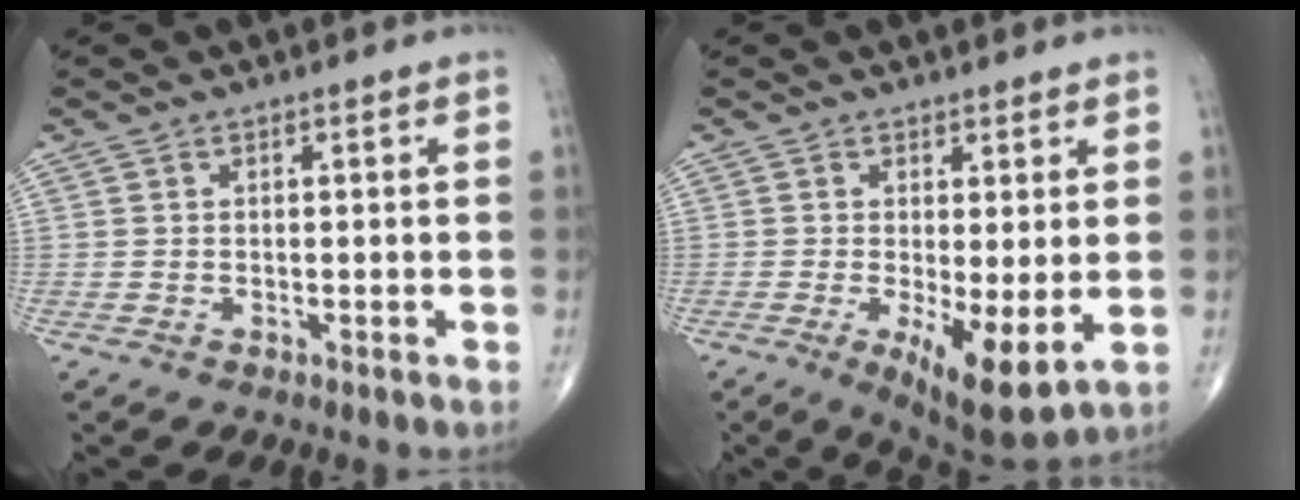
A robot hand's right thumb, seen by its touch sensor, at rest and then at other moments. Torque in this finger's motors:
{"motor_torque": [0.67, 1.20, 0.24, -0.31, 0.21]}